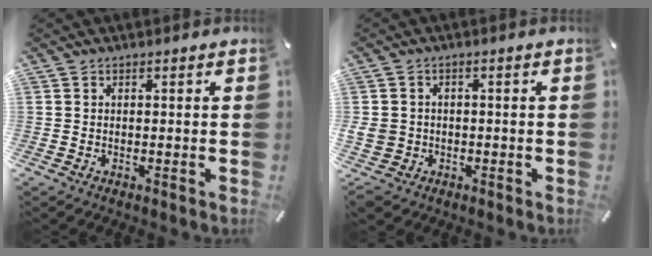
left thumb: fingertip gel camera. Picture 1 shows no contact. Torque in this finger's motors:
{"motor_torque": [1.94, 2.17, 0.44, 0.21, 0.45]}